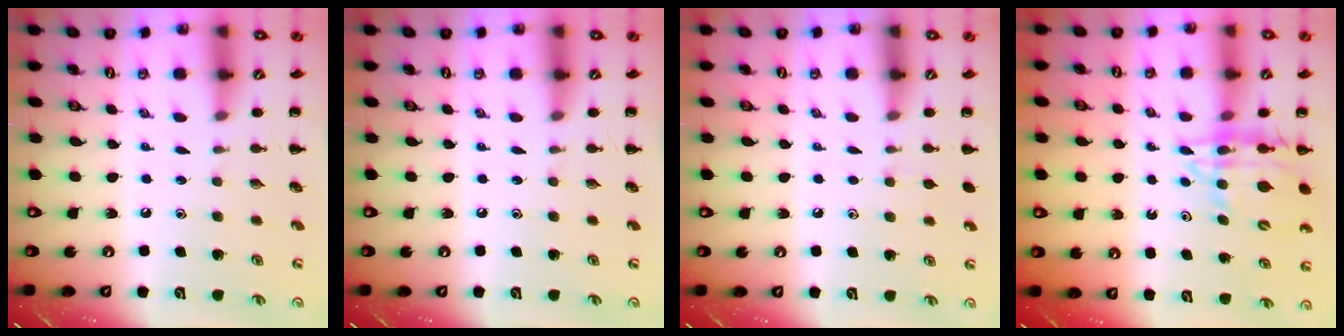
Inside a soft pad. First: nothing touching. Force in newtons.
{"total": 0.0}
{"total": 3.2, "press": 2.9, "slide": 1.3}
{"total": 12.4, "press": 11.8, "slide": 3.7}